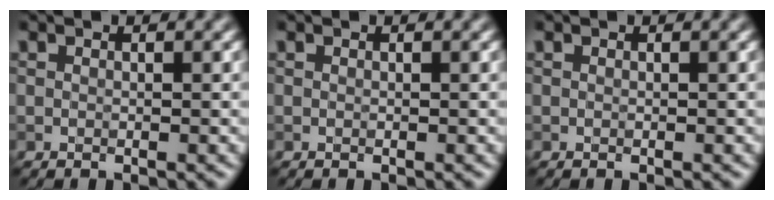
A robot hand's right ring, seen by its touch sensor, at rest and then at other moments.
{"total": 0.0}
{"total": 0.0}